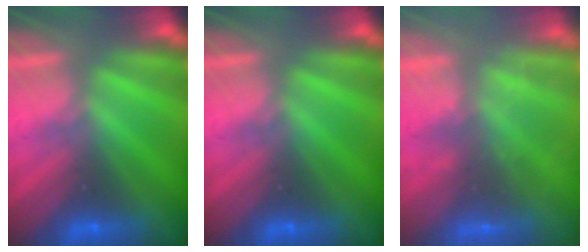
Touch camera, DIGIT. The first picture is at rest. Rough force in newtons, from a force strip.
{"total": 0.0}
{"total": 2.3}